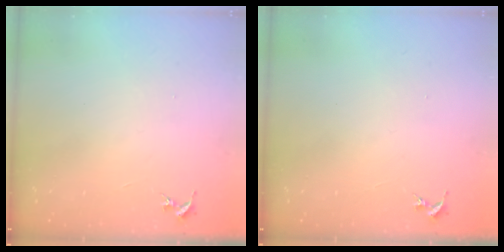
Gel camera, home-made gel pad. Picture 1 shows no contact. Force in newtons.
{"total": 0.0}